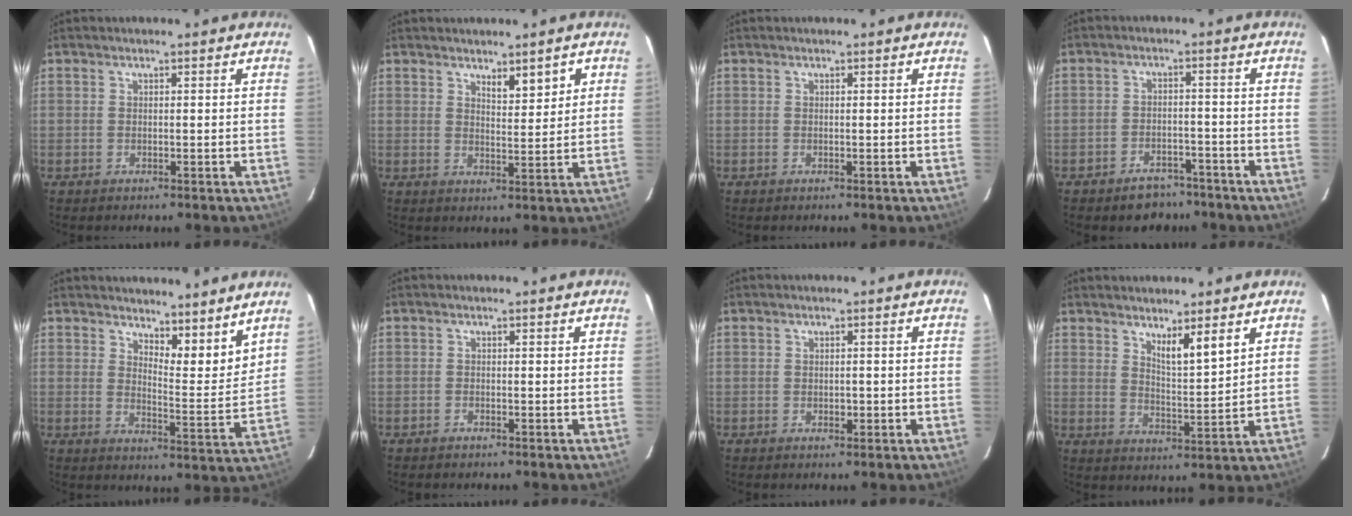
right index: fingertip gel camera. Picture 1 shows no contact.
{"total": 3.7, "force": [2.3, 1.0, 2.7], "torque": [-0.045, -0.005, 0.040]}
{"total": 0.0}
{"total": 5.3, "force": [-4.2, 2.8, 1.6], "torque": [-0.025, 0.006, -0.059]}
{"total": 8.2, "force": [6.9, 2.1, 3.8], "torque": [-0.051, -0.019, 0.103]}
{"total": 0.5, "force": [-0.5, 0.2, 0.0], "torque": [-0.007, -0.001, -0.009]}
{"total": 1.1, "force": [-0.3, 0.8, 0.7], "torque": [-0.011, 0.001, -0.001]}
{"total": 5.3, "force": [3.6, 0.2, 3.9], "torque": [-0.067, -0.018, 0.064]}